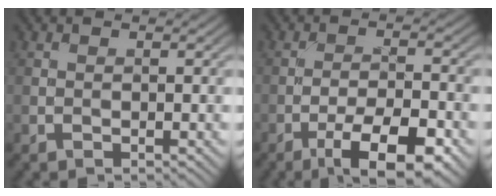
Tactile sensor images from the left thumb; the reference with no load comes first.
{"total": 9.5, "force": [-5.6, 2.8, 7.1], "torque": [-0.119, 0.002, -0.089]}